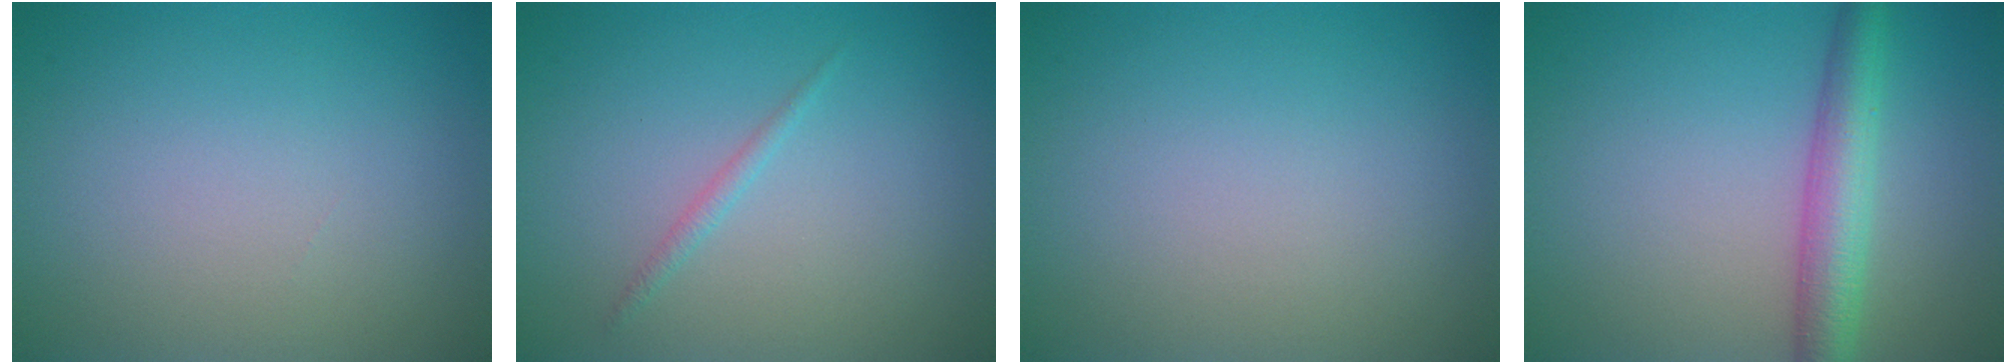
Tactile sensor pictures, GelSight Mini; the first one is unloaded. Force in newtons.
{"total": 0.8, "press": 0.8, "slide": 0.1}
{"total": 0.0}
{"total": 4.3, "press": 4.3, "slide": 0.3}